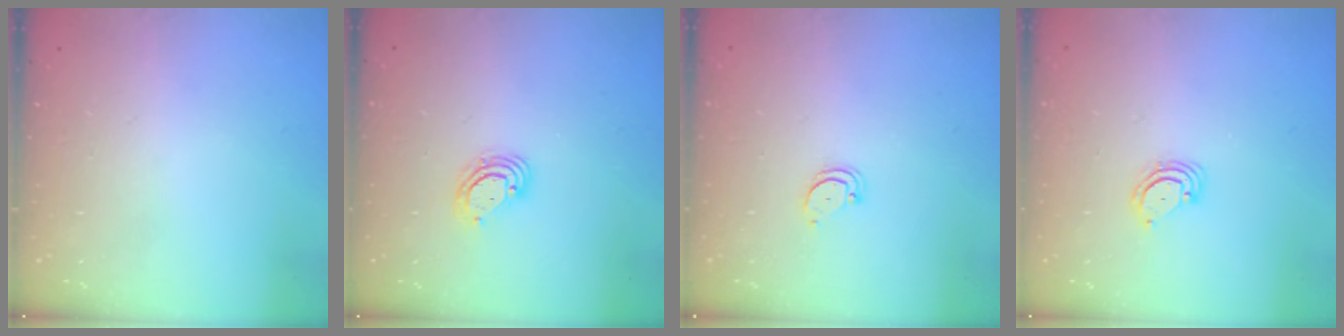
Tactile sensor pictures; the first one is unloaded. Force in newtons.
{"total": 5.0, "press": 4.9, "slide": 0.5}
{"total": 3.5, "press": 3.4, "slide": 0.3}
{"total": 3.8, "press": 3.8, "slide": 0.3}